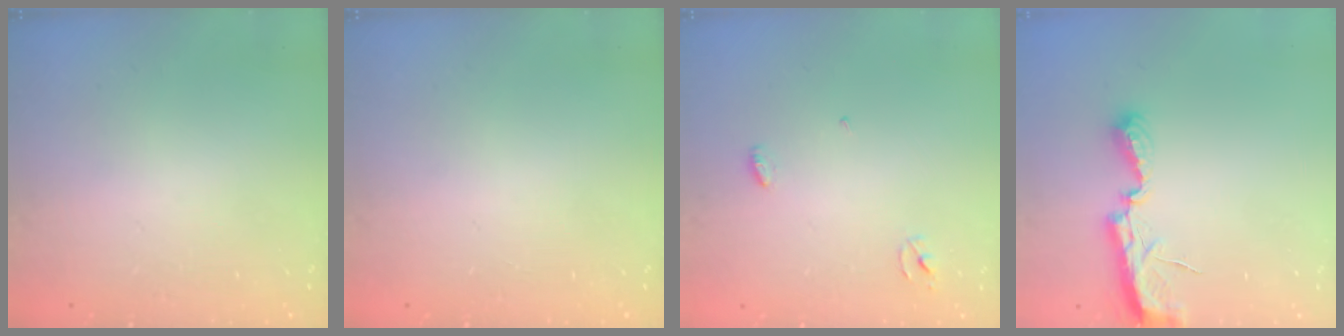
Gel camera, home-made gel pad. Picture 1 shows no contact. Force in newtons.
{"total": 0.0}
{"total": 3.3, "press": 3.3, "slide": 0.3}
{"total": 7.2, "press": 7.2, "slide": 0.5}